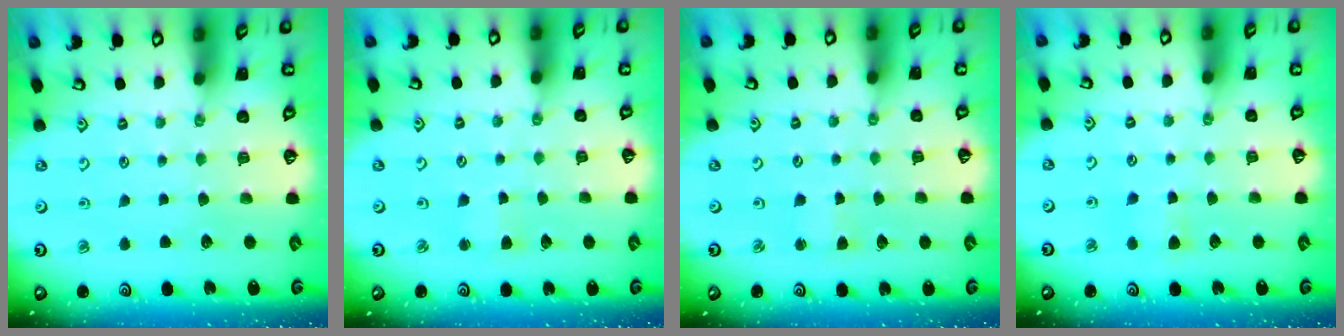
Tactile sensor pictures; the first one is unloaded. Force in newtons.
{"total": 2.9, "press": 2.9, "slide": 0.3}
{"total": 2.5, "press": 2.5, "slide": 0.4}
{"total": 5.0, "press": 4.9, "slide": 0.5}